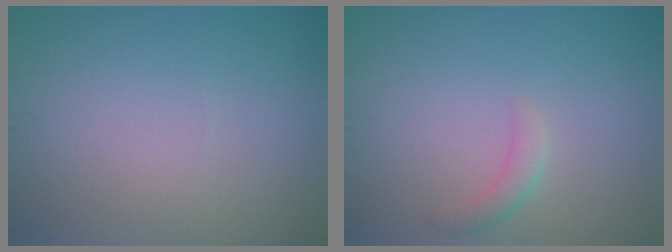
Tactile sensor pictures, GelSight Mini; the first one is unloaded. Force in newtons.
{"total": 1.6, "press": 1.6, "slide": 0.0}